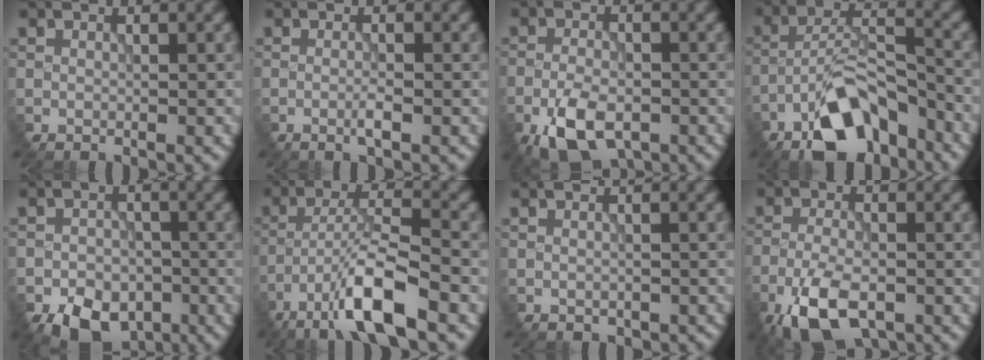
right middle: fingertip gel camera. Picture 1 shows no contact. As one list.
[{"total": 1.0, "force": [-0.7, -0.3, 0.6], "torque": [-0.008, -0.004, -0.015]}, {"total": 5.9, "force": [-3.8, 2.7, 3.6], "torque": [-0.070, -0.010, -0.076]}, {"total": 8.8, "force": [-6.4, 3.1, 5.2], "torque": [-0.077, 0.008, -0.124]}, {"total": 6.4, "force": [-4.1, 3.9, 2.9], "torque": [-0.043, -0.020, -0.063]}, {"total": 7.5, "force": [-5.2, 1.1, 5.4], "torque": [-0.090, 0.006, -0.099]}, {"total": 1.1, "force": [-0.6, 0.8, 0.3], "torque": [-0.005, -0.011, -0.008]}, {"total": 6.5, "force": [-4.3, 2.7, 4.0], "torque": [-0.084, -0.013, -0.088]}]